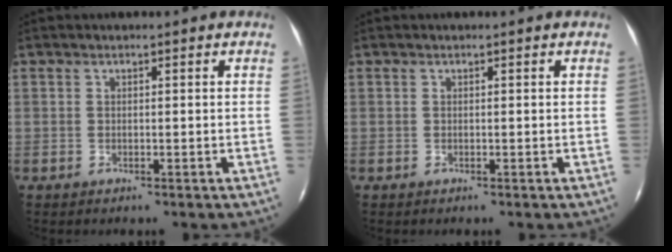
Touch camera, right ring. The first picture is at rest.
{"total": 0.0}